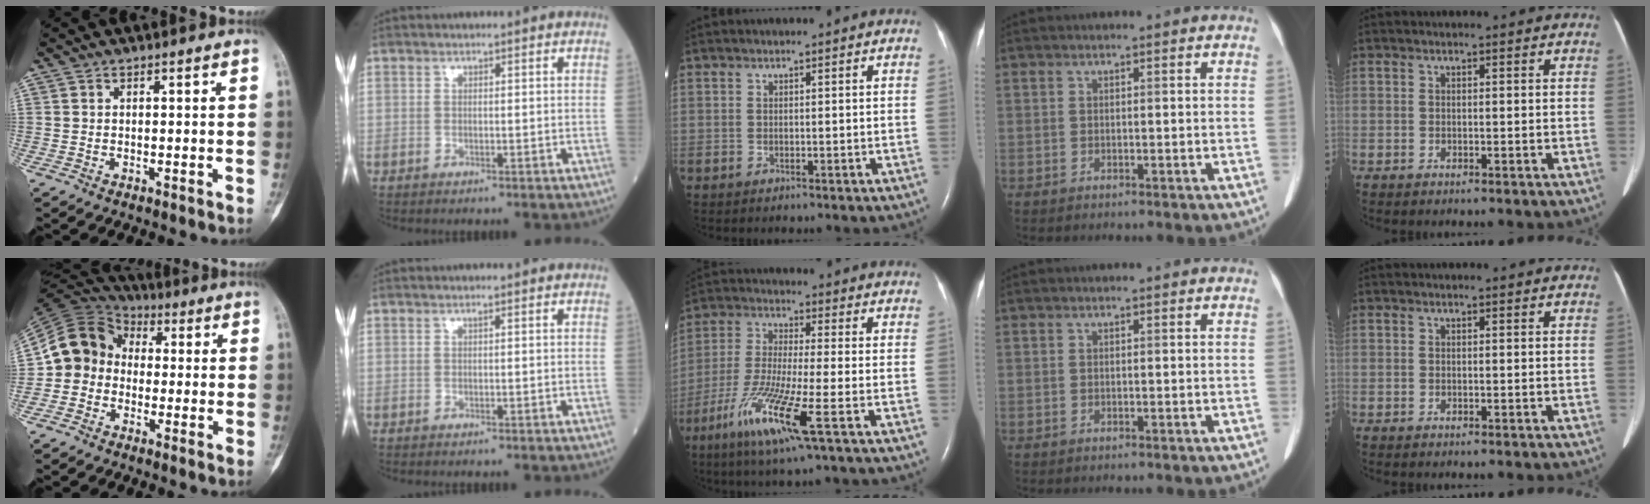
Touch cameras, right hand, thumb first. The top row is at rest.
{"thumb": {"total": 10.6, "force": [-0.8, 9.4, 4.8], "torque": [-0.073, 0.038, -0.031]}, "middle": {"total": 12.1, "force": [-5.5, -0.3, 10.8], "torque": [-0.229, -0.034, -0.108]}}